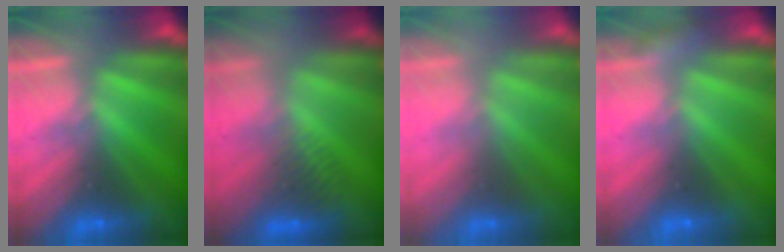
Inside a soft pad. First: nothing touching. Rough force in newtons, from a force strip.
{"total": 3.4}
{"total": 2.7}
{"total": 2.3}